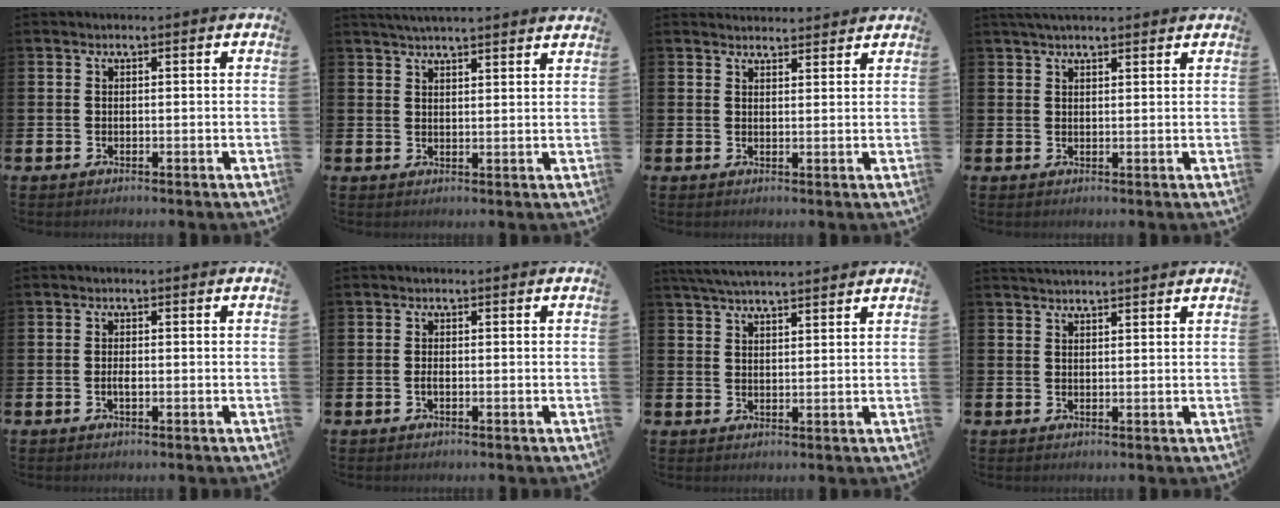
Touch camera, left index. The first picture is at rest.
{"total": 3.5, "force": [3.5, -0.2, 0.5], "torque": [-0.015, -0.011, 0.064]}
{"total": 2.5, "force": [2.5, 0.5, -0.2], "torque": [0.011, -0.017, 0.043]}
{"total": 2.6, "force": [2.4, 0.6, 1.0], "torque": [-0.019, -0.002, 0.043]}
{"total": 1.1, "force": [-0.2, 0.4, 1.0], "torque": [-0.013, -0.003, -0.005]}
{"total": 0.8, "force": [-0.3, 0.3, 0.7], "torque": [-0.015, -0.001, -0.005]}
{"total": 4.4, "force": [4.2, 0.3, 1.2], "torque": [-0.029, -0.012, 0.077]}
{"total": 2.1, "force": [2.1, 0.0, 0.1], "torque": [-0.004, -0.007, 0.038]}